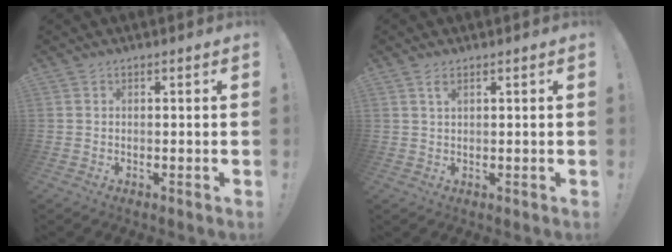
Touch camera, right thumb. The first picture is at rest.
{"total": 2.0, "force": [1.1, 0.8, 1.5], "torque": [-0.028, 0.000, 0.018]}